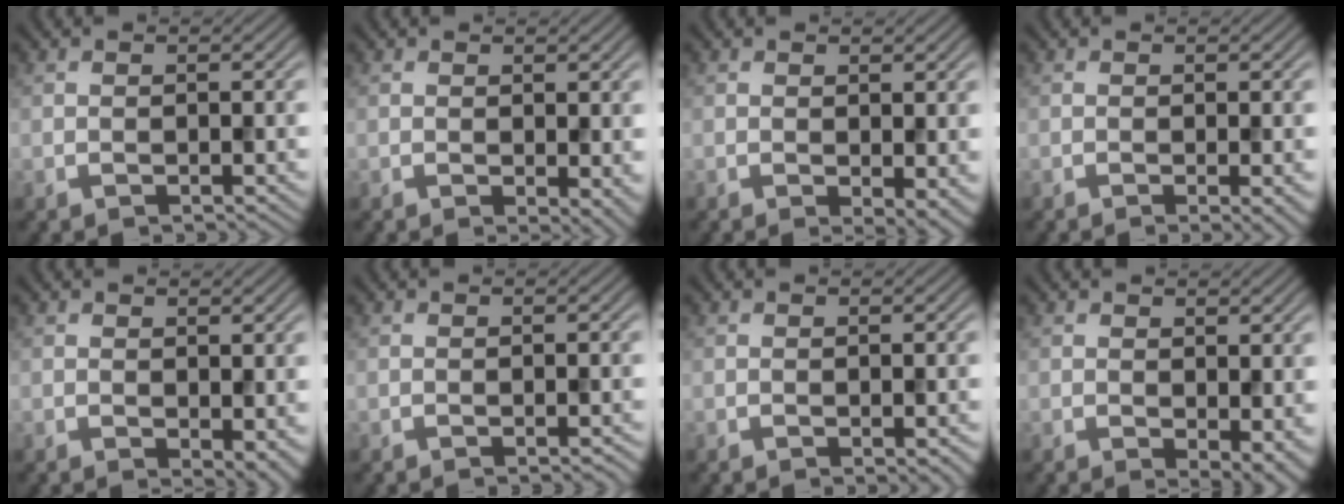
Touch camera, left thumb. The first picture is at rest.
{"total": 2.5, "force": [0.0, 1.2, 2.2], "torque": [-0.027, -0.005, 0.003]}
{"total": 2.9, "force": [-0.2, 1.2, 2.6], "torque": [-0.037, -0.009, -0.001]}
{"total": 2.0, "force": [-0.5, 0.3, 1.9], "torque": [-0.026, -0.003, -0.011]}
{"total": 3.1, "force": [-0.5, 1.6, 2.6], "torque": [-0.035, -0.010, -0.003]}
{"total": 0.7, "force": [-0.5, 0.1, 0.5], "torque": [-0.004, 0.001, -0.012]}
{"total": 1.2, "force": [-0.5, 0.2, 1.0], "torque": [-0.014, -0.005, -0.005]}
{"total": 3.9, "force": [-0.4, 1.9, 3.3], "torque": [-0.047, -0.011, -0.001]}